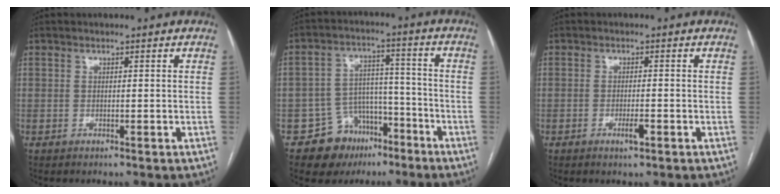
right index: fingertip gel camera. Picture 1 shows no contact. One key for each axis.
{"total": 9.3, "fx": -5.7, "fy": 7.0, "fz": 2.2, "tx": -0.026, "ty": 0.038, "tz": -0.082}
{"total": 2.2, "fx": -1.0, "fy": 0.3, "fz": 1.9, "tx": -0.032, "ty": -0.002, "tz": -0.016}